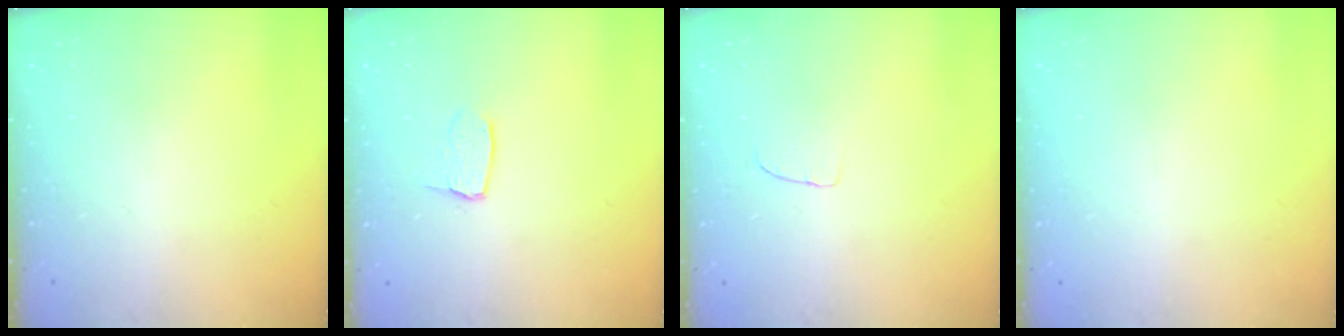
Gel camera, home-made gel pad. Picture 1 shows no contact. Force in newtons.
{"total": 3.0, "press": 3.0, "slide": 0.2}
{"total": 2.5, "press": 2.5, "slide": 0.1}
{"total": 0.0}